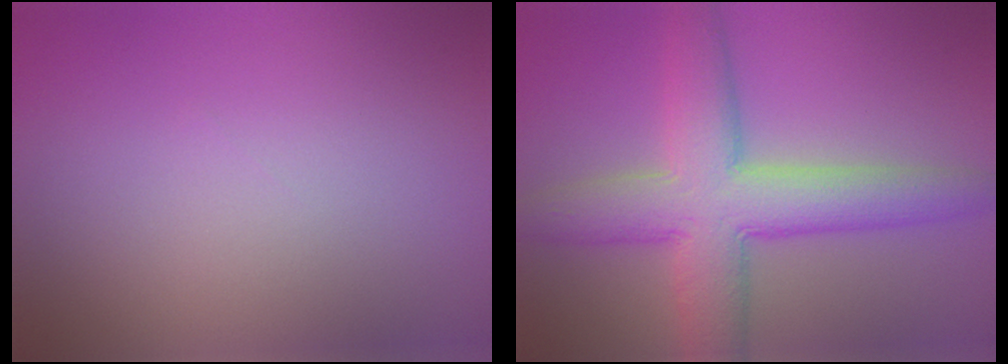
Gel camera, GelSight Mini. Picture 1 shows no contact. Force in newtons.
{"total": 8.4, "press": 8.4, "slide": 0.4}